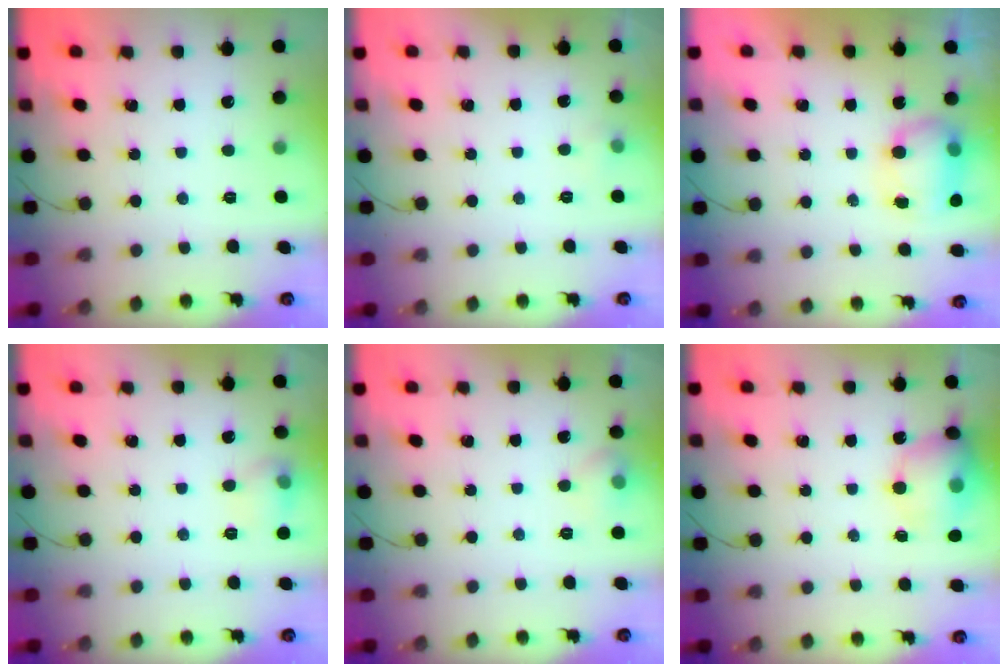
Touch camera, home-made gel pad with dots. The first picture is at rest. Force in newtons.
{"total": 7.5, "press": 3.4, "slide": 6.7}
{"total": 8.4, "press": 8.4, "slide": 0.8}
{"total": 6.5, "press": 6.4, "slide": 1.3}
{"total": 6.2, "press": 6.0, "slide": 1.7}
{"total": 14.0, "press": 13.8, "slide": 2.4}